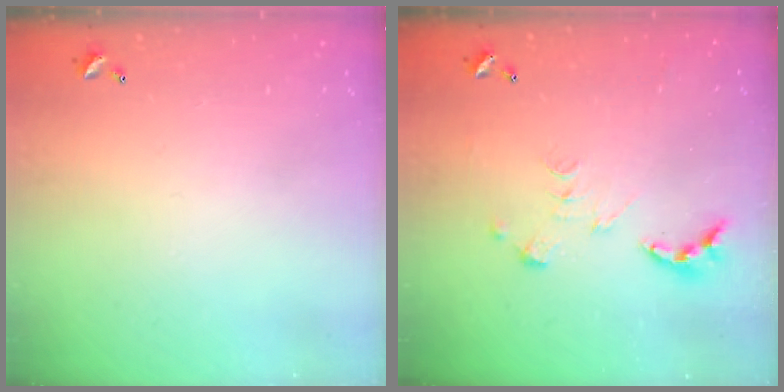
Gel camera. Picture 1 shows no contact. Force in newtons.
{"total": 0.0}